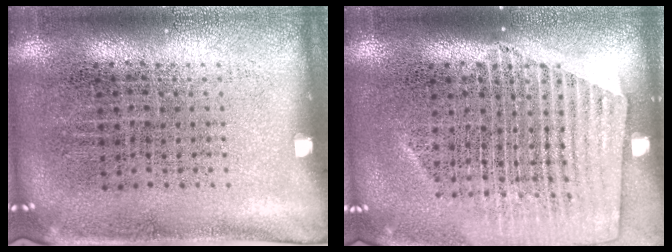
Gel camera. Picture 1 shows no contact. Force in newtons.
{"total": 1.6, "press": 1.5, "slide": 0.6}